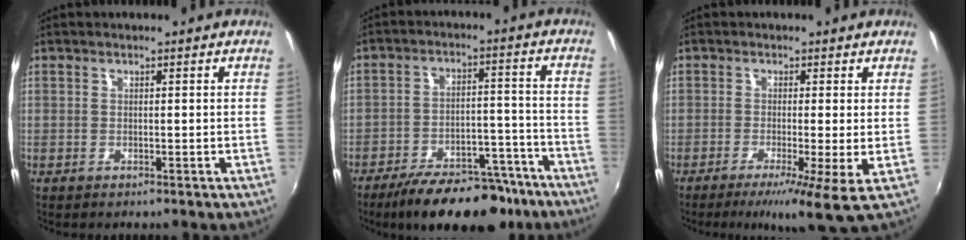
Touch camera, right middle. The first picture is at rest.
{"total": 18.4, "force": [-14.8, 6.7, 8.8], "torque": [-0.151, 0.004, -0.203]}
{"total": 6.1, "force": [-1.9, -0.2, 5.8], "torque": [-0.118, -0.020, -0.038]}